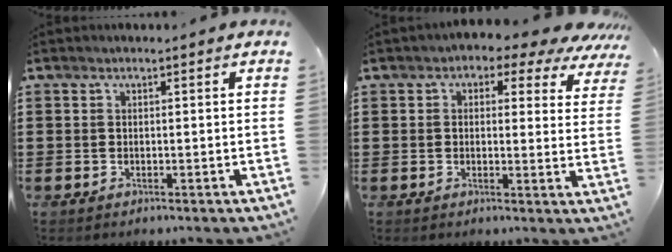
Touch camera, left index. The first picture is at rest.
{"total": 2.9, "force": [1.6, 1.6, 1.8], "torque": [-0.029, -0.015, 0.019]}